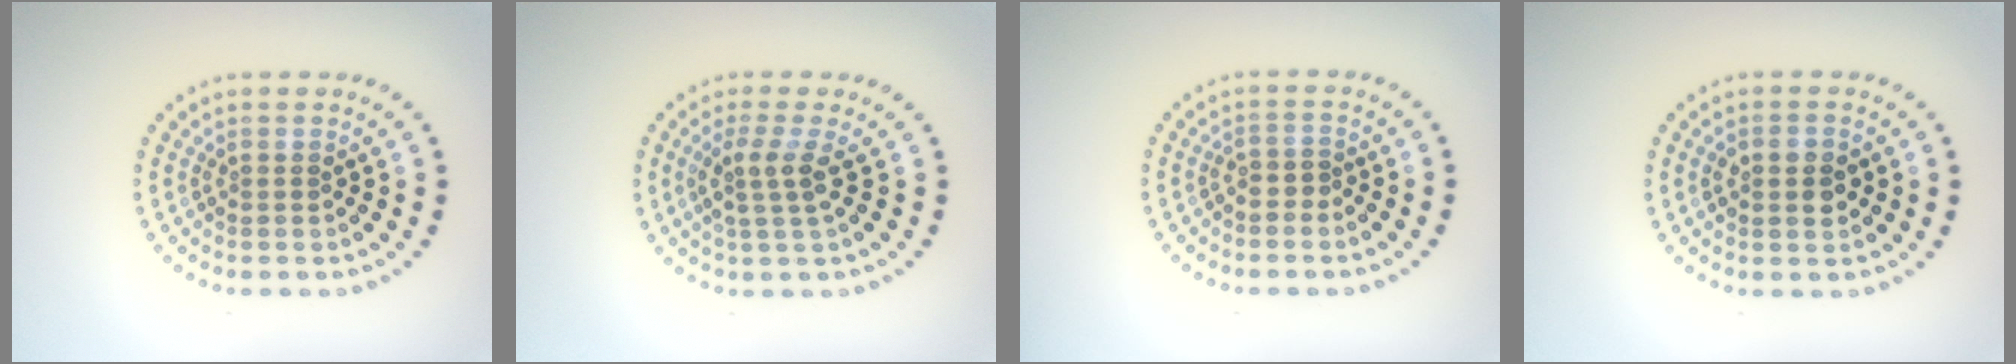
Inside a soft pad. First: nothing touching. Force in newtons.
{"total": 2.6, "press": 2.0, "slide": 1.6}
{"total": 0.9, "press": 0.7, "slide": 0.7}
{"total": 3.0, "press": 3.0, "slide": 0.1}